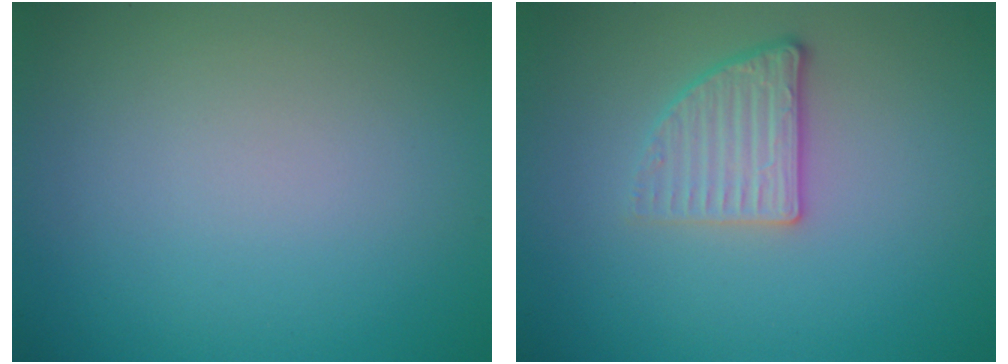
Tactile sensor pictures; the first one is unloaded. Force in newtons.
{"total": 2.6, "press": 2.4, "slide": 1.2}